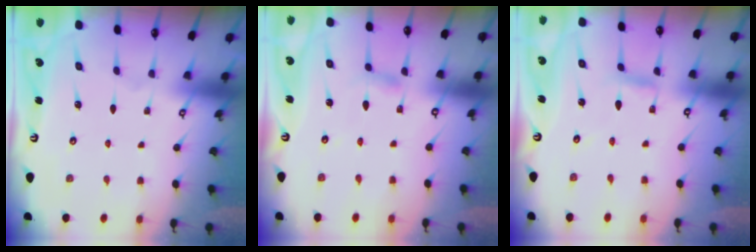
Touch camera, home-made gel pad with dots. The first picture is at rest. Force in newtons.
{"total": 5.1, "press": 5.1, "slide": 0.6}
{"total": 2.9, "press": 2.9, "slide": 0.1}